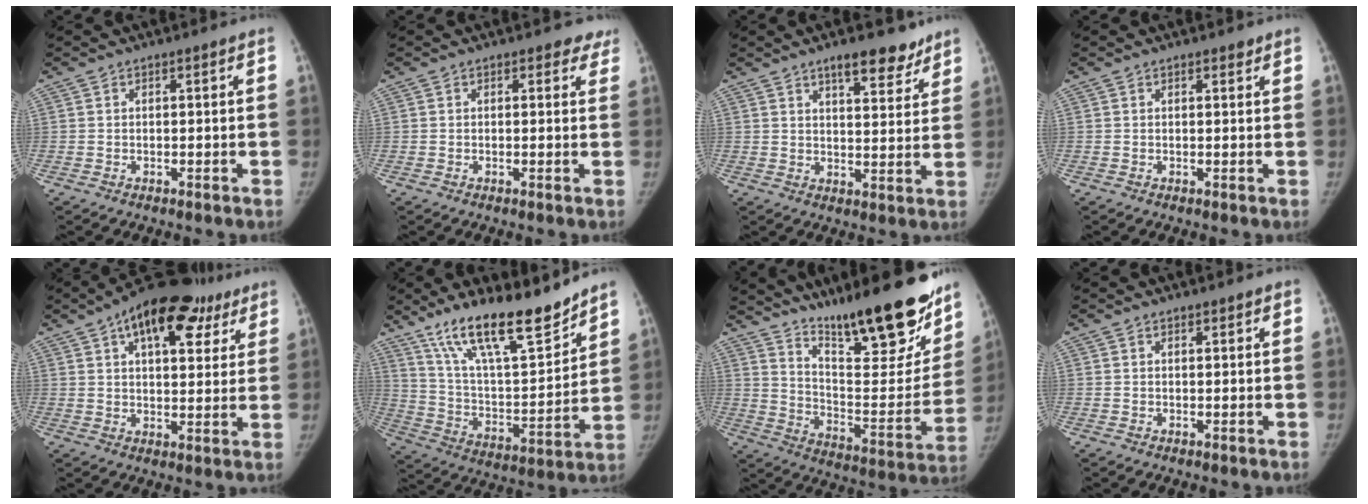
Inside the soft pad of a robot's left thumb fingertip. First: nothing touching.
{"total": 2.8, "force": [2.1, 1.7, 0.5], "torque": [0.026, -0.008, 0.007]}
{"total": 8.5, "force": [6.2, 3.1, 5.0], "torque": [-0.043, -0.038, 0.090]}
{"total": 1.0, "force": [0.8, 0.5, 0.4], "torque": [-0.001, -0.004, 0.009]}
{"total": 19.0, "force": [10.0, 9.6, 13.0], "torque": [-0.157, 0.001, 0.145]}
{"total": 21.1, "force": [16.0, 5.3, 12.6], "torque": [-0.182, -0.086, 0.282]}
{"total": 28.0, "force": [20.3, 6.8, 18.2], "torque": [-0.231, -0.108, 0.305]}
{"total": 0.8, "force": [0.6, 0.4, 0.3], "torque": [-0.002, -0.004, 0.008]}